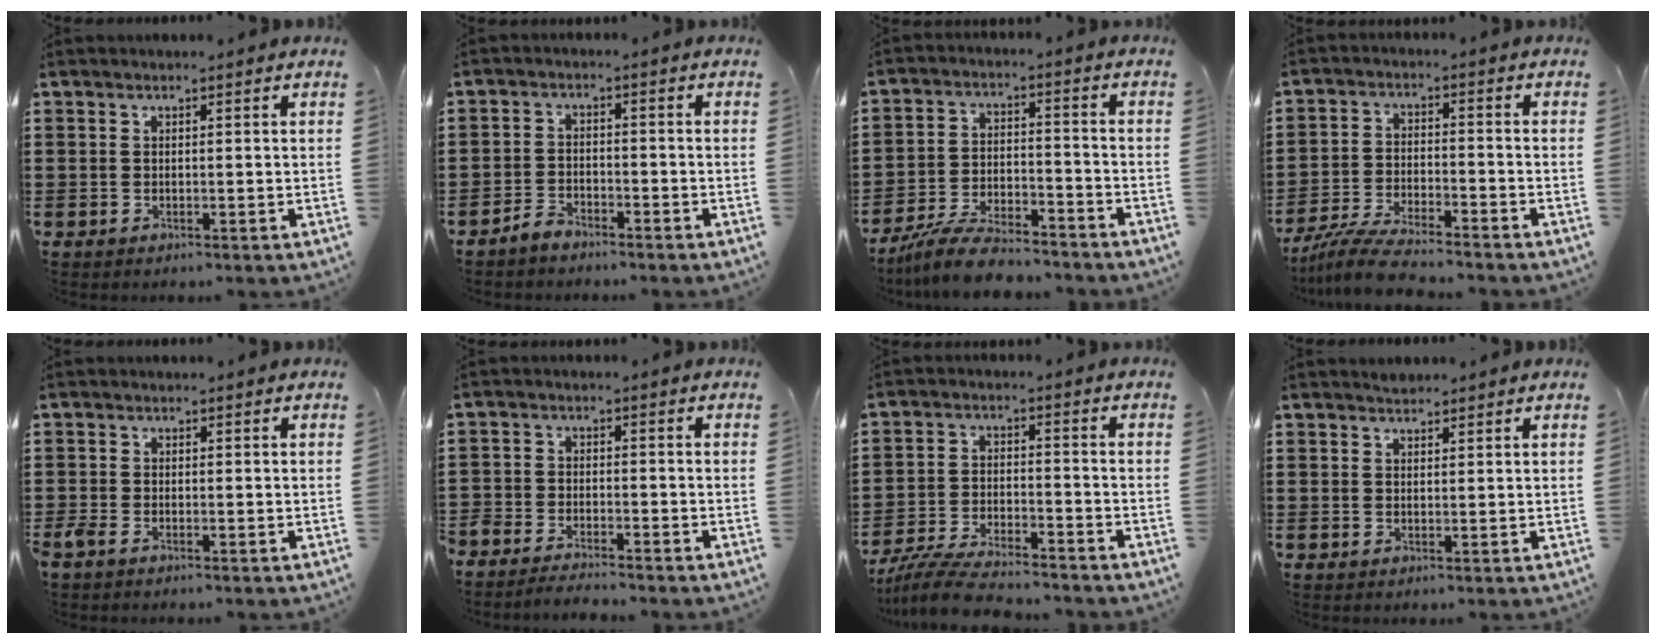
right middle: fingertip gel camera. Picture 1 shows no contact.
{"total": 2.6, "force": [-2.5, 0.7, 0.4], "torque": [-0.020, 0.004, -0.055]}
{"total": 7.9, "force": [-7.2, 1.2, 2.9], "torque": [-0.058, 0.011, -0.138]}
{"total": 6.4, "force": [-5.9, 0.4, 2.4], "torque": [-0.064, -0.009, -0.118]}
{"total": 1.3, "force": [-0.9, 0.4, 0.8], "torque": [-0.038, -0.009, -0.025]}
{"total": 3.4, "force": [-3.3, 0.3, -0.1], "torque": [-0.004, 0.002, -0.072]}
{"total": 6.9, "force": [-6.4, 0.7, 2.3], "torque": [-0.052, 0.002, -0.125]}
{"total": 1.2, "force": [1.1, 0.4, 0.0], "torque": [-0.002, 0.002, 0.022]}